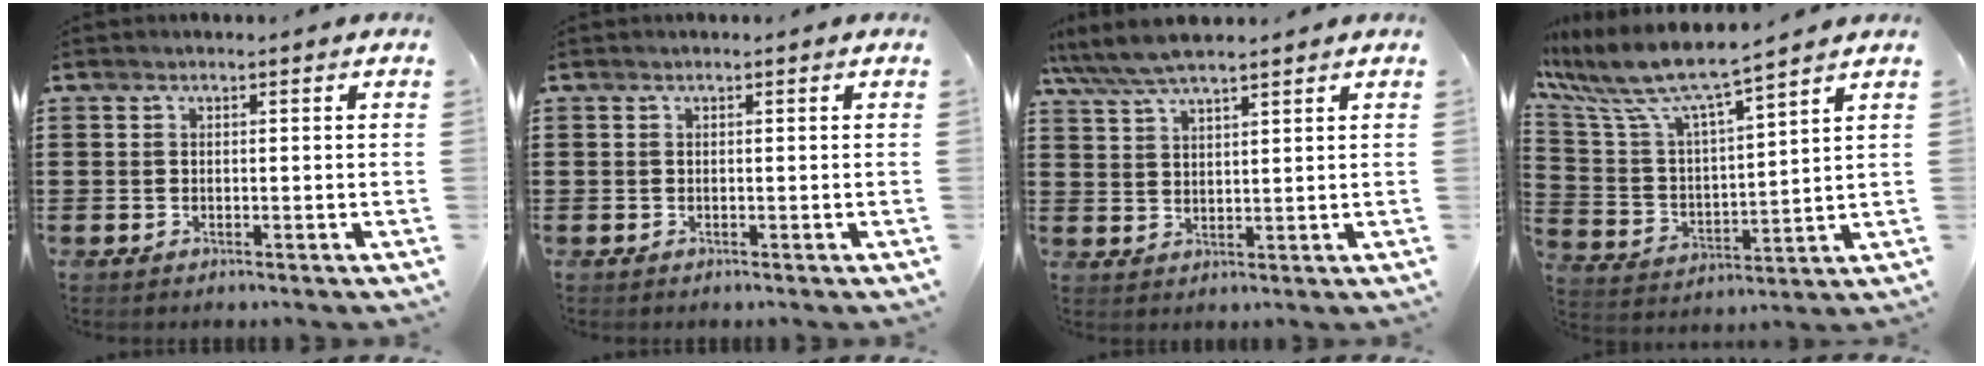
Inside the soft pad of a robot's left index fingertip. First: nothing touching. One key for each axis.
{"total": 0.0}
{"total": 5.4, "fx": 4.6, "fy": 1.0, "fz": 2.5, "tx": -0.062, "ty": -0.009, "tz": 0.085}
{"total": 7.9, "fx": 6.7, "fy": 0.7, "fz": 4.2, "tx": -0.112, "ty": -0.043, "tz": 0.110}